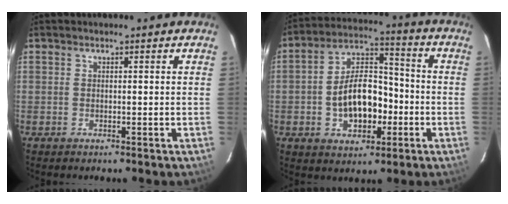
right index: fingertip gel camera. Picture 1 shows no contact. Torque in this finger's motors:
{"motor_torque": [1.29, -0.85, 0.54, 0.15]}